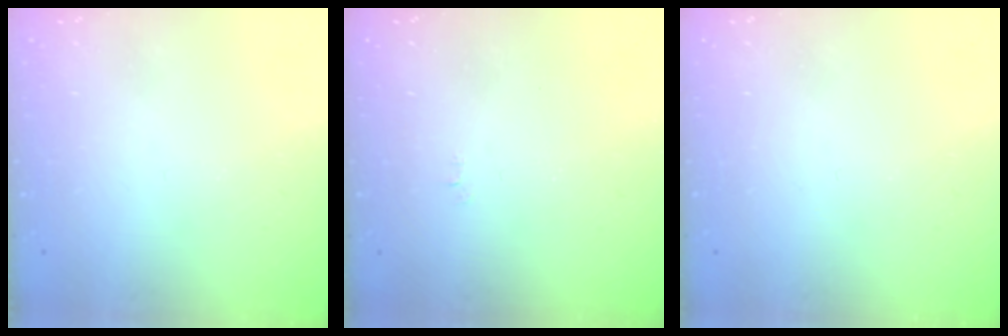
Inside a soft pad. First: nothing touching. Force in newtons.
{"total": 2.5, "press": 2.5, "slide": 0.3}
{"total": 0.0}